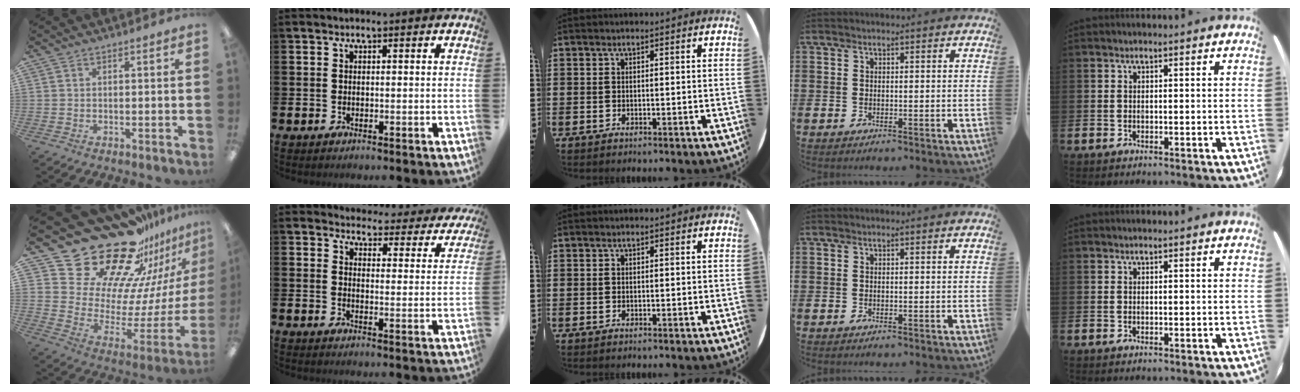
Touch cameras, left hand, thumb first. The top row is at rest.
{"thumb": {"total": 28.2, "force": [22.7, 12.7, 10.9], "torque": [-0.162, -0.184, 0.424]}, "index": {"total": 3.7, "force": [3.6, 1.1, 0.5], "torque": [-0.018, -0.039, 0.054]}}